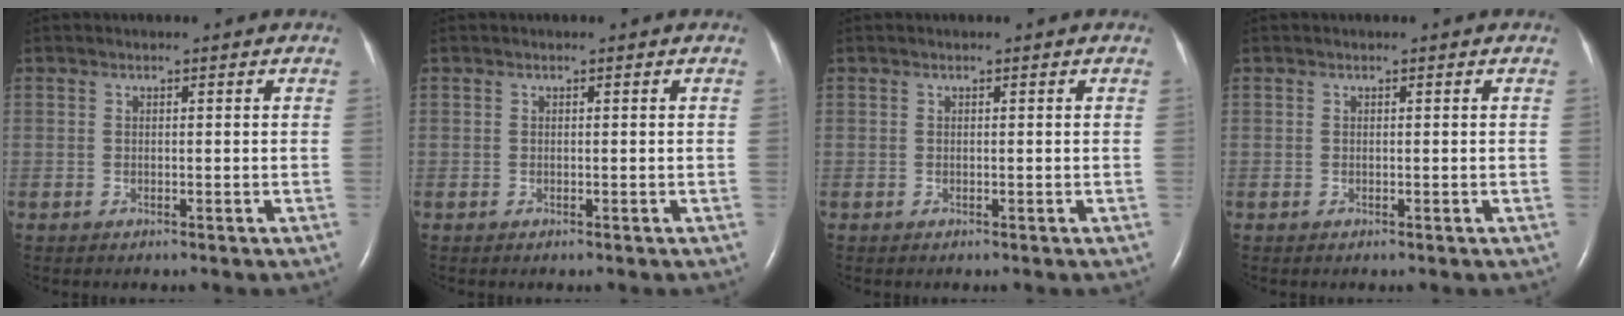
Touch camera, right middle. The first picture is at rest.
{"total": 0.0}
{"total": 0.0}
{"total": 0.0}